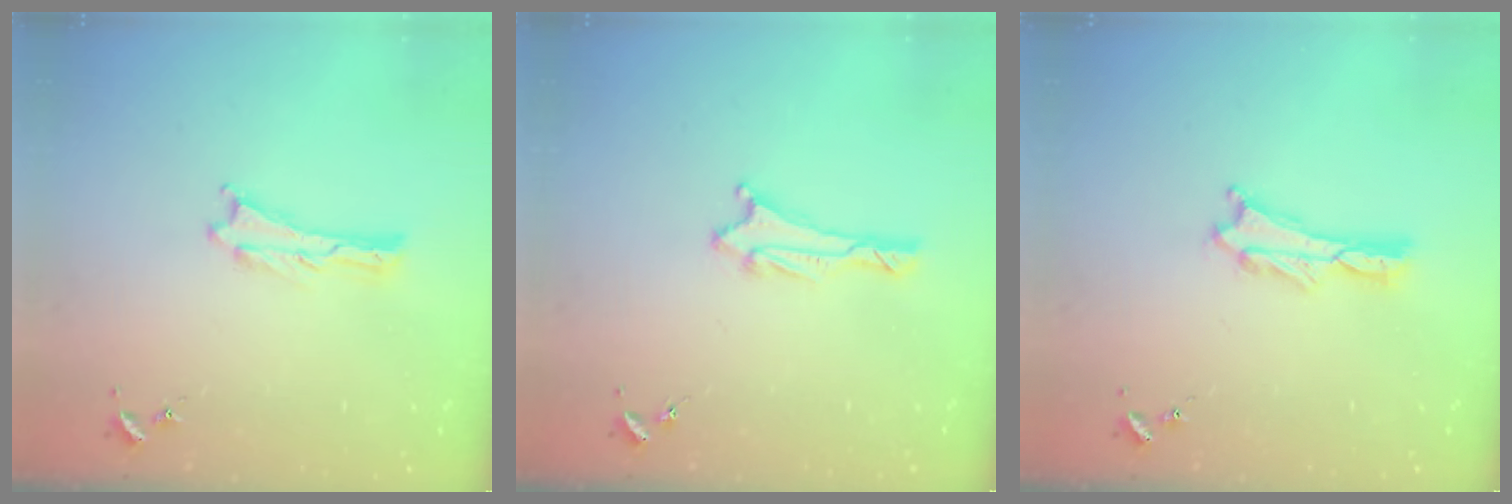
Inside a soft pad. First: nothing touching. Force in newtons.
{"total": 1.3, "press": 1.3, "slide": 0.1}
{"total": 1.1, "press": 1.1, "slide": 0.2}